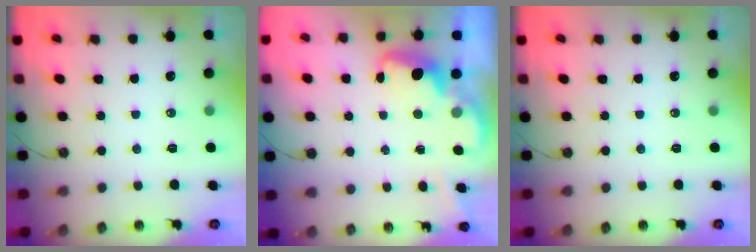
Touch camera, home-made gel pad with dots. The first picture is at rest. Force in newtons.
{"total": 2.6, "press": 2.4, "slide": 0.8}
{"total": 0.0}